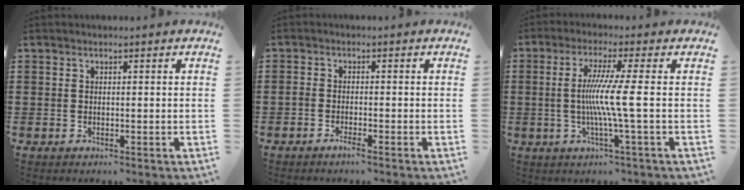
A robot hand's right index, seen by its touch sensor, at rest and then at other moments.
{"total": 1.4, "force": [-1.2, 0.1, 0.8], "torque": [-0.015, -0.003, -0.021]}
{"total": 7.5, "force": [-0.4, -1.1, 7.4], "torque": [-0.141, -0.014, -0.017]}